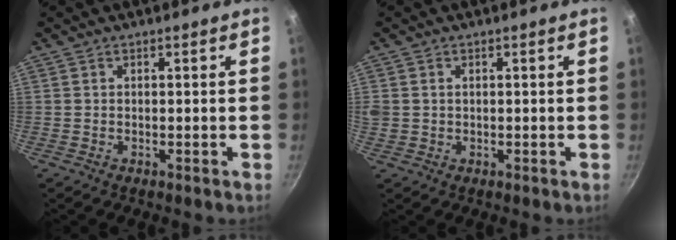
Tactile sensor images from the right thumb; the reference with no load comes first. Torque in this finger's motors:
{"motor_torque": [-0.22, -0.22, 0.43, 0.32, 0.00]}